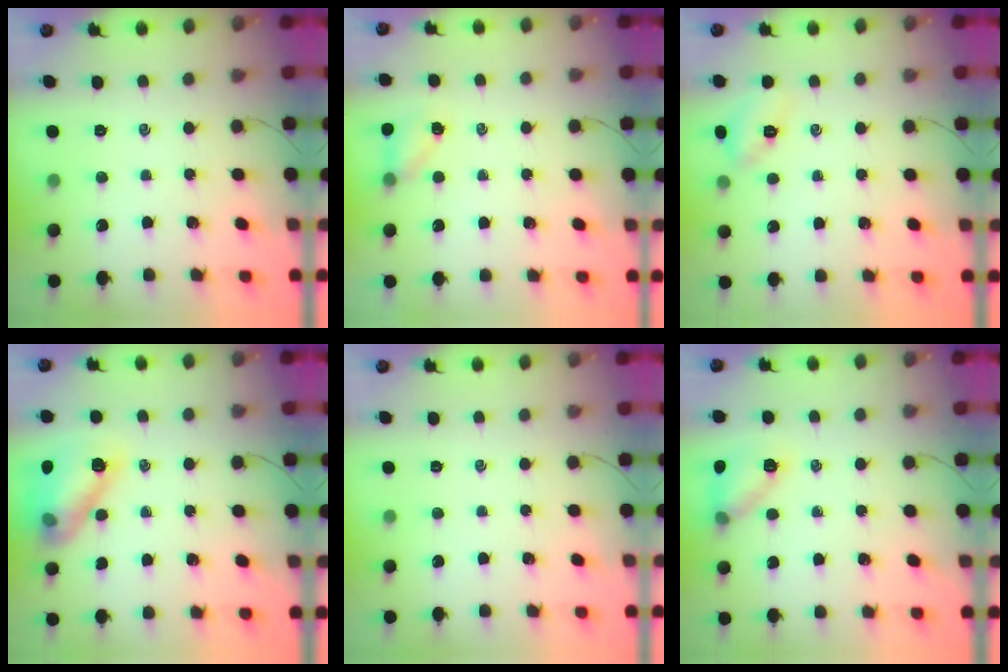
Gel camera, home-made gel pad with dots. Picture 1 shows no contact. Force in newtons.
{"total": 4.4, "press": 4.3, "slide": 1.1}
{"total": 6.3, "press": 6.1, "slide": 1.3}
{"total": 13.9, "press": 13.9, "slide": 0.9}
{"total": 0.0}
{"total": 11.6, "press": 11.4, "slide": 2.2}